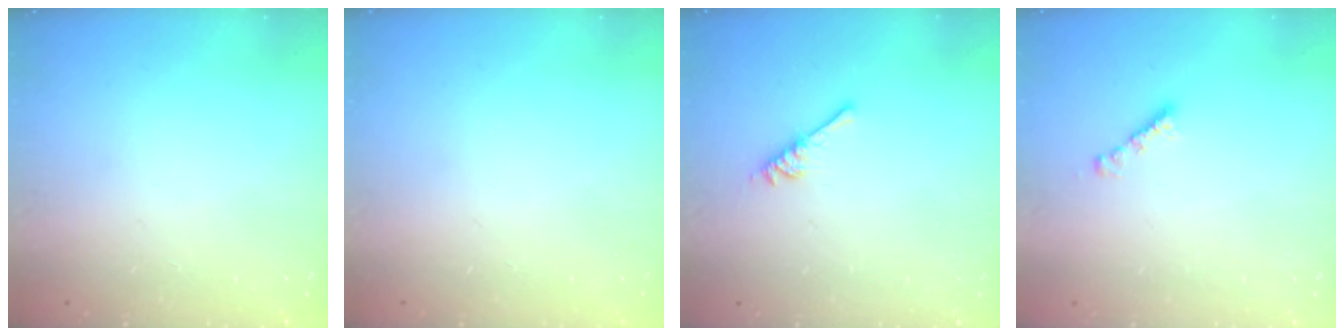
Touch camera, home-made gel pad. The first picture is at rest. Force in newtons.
{"total": 0.0}
{"total": 5.0, "press": 4.9, "slide": 0.8}
{"total": 2.3, "press": 2.3, "slide": 0.2}